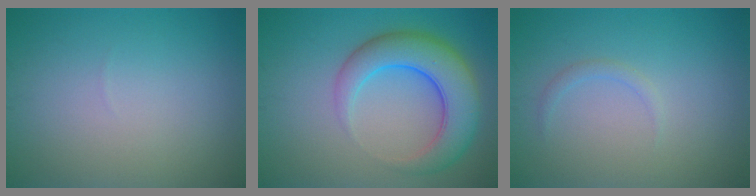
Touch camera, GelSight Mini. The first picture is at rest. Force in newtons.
{"total": 7.1, "press": 7.1, "slide": 0.2}
{"total": 0.9, "press": 0.9, "slide": 0.1}